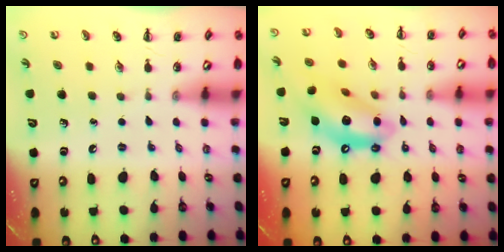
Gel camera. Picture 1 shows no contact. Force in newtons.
{"total": 14.8, "press": 14.2, "slide": 4.0}